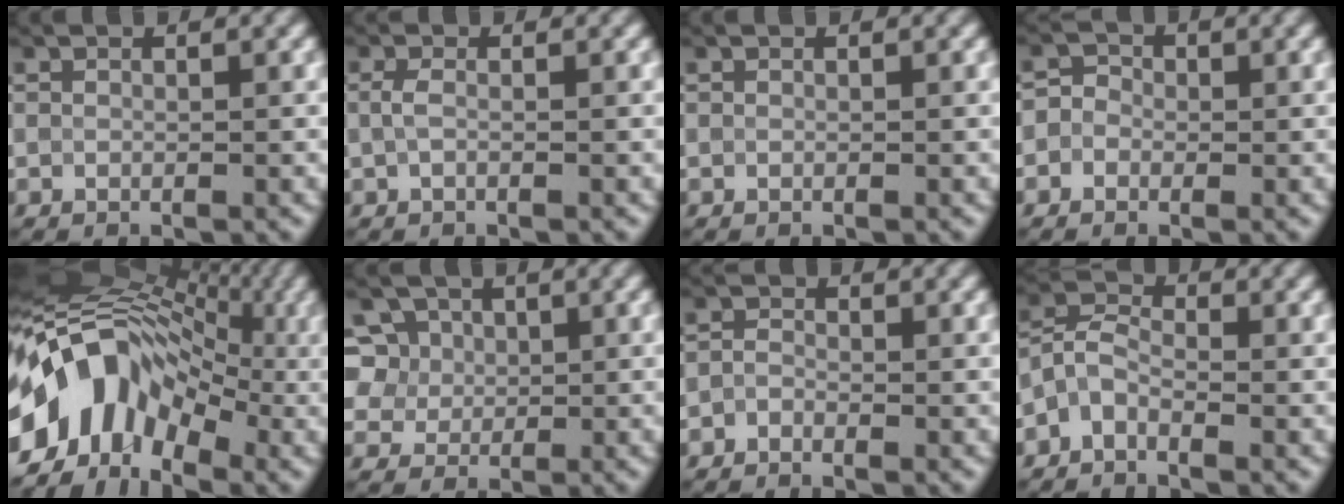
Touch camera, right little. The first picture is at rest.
{"total": 1.1, "force": [0.0, 0.5, 1.0], "torque": [-0.027, 0.000, -0.003]}
{"total": 0.0}
{"total": 1.7, "force": [-0.4, 1.6, 0.6], "torque": [0.002, 0.006, -0.019]}
{"total": 11.2, "force": [-3.7, 7.8, 7.2], "torque": [-0.118, 0.015, -0.074]}
{"total": 9.5, "force": [4.1, 7.5, 4.2], "torque": [-0.087, 0.032, 0.048]}
{"total": 1.0, "force": [-0.7, 0.6, 0.4], "torque": [-0.006, 0.002, -0.020]}
{"total": 2.8, "force": [-1.5, 1.5, 1.8], "torque": [-0.035, 0.009, -0.045]}